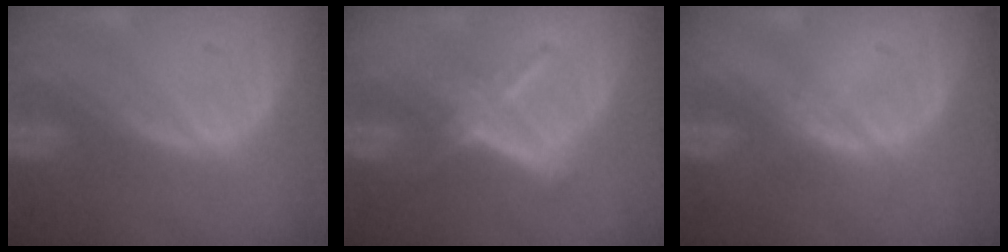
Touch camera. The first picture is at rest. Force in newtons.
{"total": 5.9, "press": 5.1, "slide": 3.0}
{"total": 1.1, "press": 1.1, "slide": 0.1}